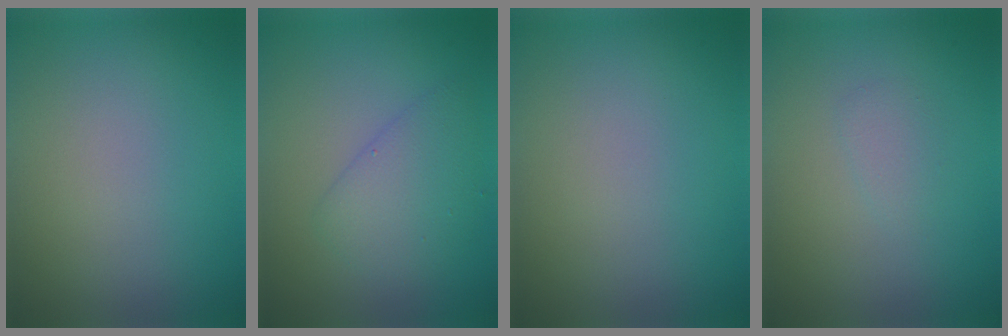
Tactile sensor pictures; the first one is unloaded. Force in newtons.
{"total": 3.2, "press": 3.2, "slide": 0.1}
{"total": 0.0}
{"total": 1.0, "press": 1.0, "slide": 0.1}